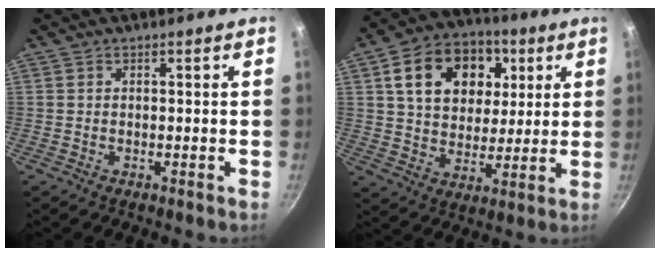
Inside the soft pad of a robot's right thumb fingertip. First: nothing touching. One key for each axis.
{"total": 18.0, "fx": 5.7, "fy": 13.4, "fz": 10.6, "tx": -0.152, "ty": 0.005, "tz": 0.090}